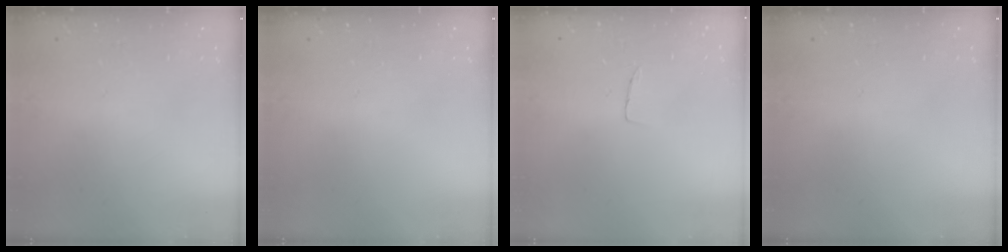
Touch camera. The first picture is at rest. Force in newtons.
{"total": 0.0}
{"total": 3.1, "press": 3.1, "slide": 0.1}
{"total": 0.0}